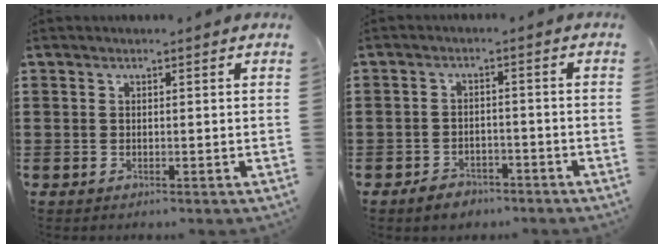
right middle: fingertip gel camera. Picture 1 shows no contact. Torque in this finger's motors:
{"motor_torque": [0.93, -0.44, 0.03, 0.04]}